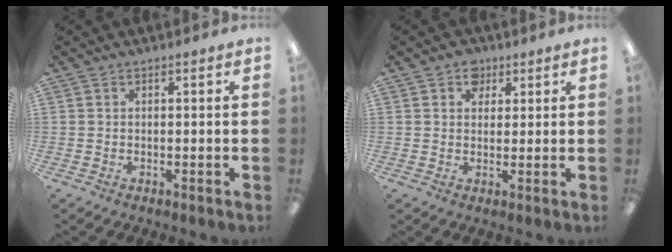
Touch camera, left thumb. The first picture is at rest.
{"total": 4.4, "force": [2.5, 3.2, 1.5], "torque": [-0.015, -0.002, 0.042]}